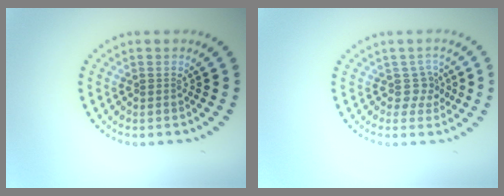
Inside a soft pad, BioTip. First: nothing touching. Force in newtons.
{"total": 2.0, "press": 1.6, "slide": 1.3}